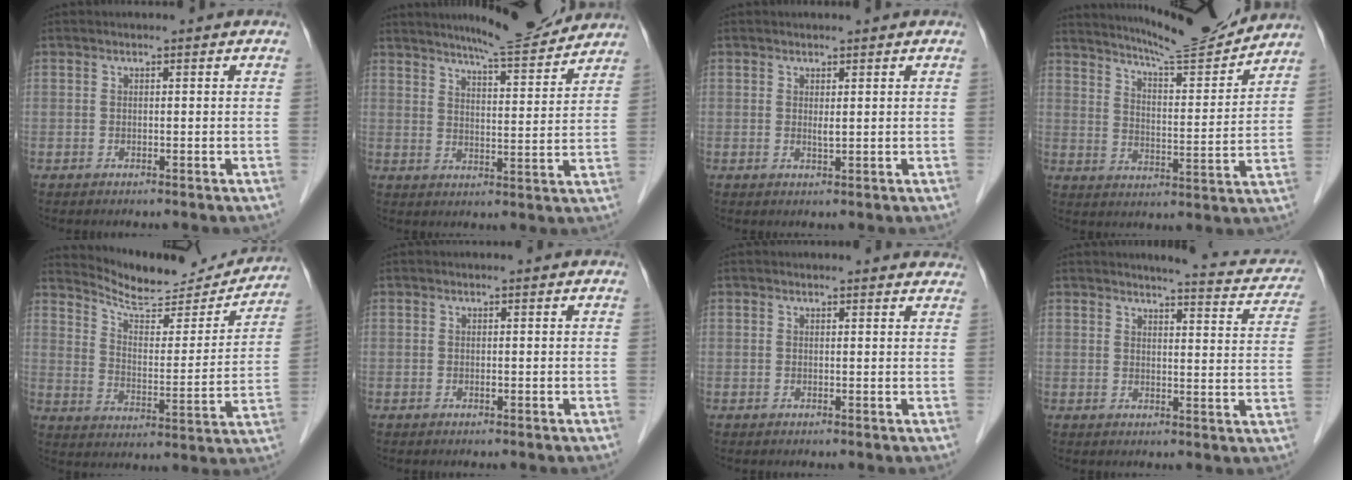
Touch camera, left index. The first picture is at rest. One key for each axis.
{"total": 10.7, "fx": 9.8, "fy": 0.4, "fz": 4.1, "tx": -0.063, "ty": -0.008, "tz": 0.135}
{"total": 0.9, "fx": -0.2, "fy": 0.0, "fz": 0.9, "tx": -0.019, "ty": -0.009, "tz": -0.001}
{"total": 14.0, "fx": 13.1, "fy": -0.1, "fz": 4.8, "tx": -0.082, "ty": -0.018, "tz": 0.192}
{"total": 16.2, "fx": 15.6, "fy": 2.7, "fz": 3.4, "tx": -0.051, "ty": -0.034, "tz": 0.216}
{"total": 0.6, "fx": -0.6, "fy": -0.1, "fz": 0.2, "tx": -0.005, "ty": -0.006, "tz": -0.010}
{"total": 6.3, "fx": 6.0, "fy": 1.4, "fz": 1.3, "tx": 0.002, "ty": 0.002, "tz": 0.043}
{"total": 10.2, "fx": 9.2, "fy": 1.8, "fz": 3.8, "tx": -0.030, "ty": -0.022, "tz": 0.081}